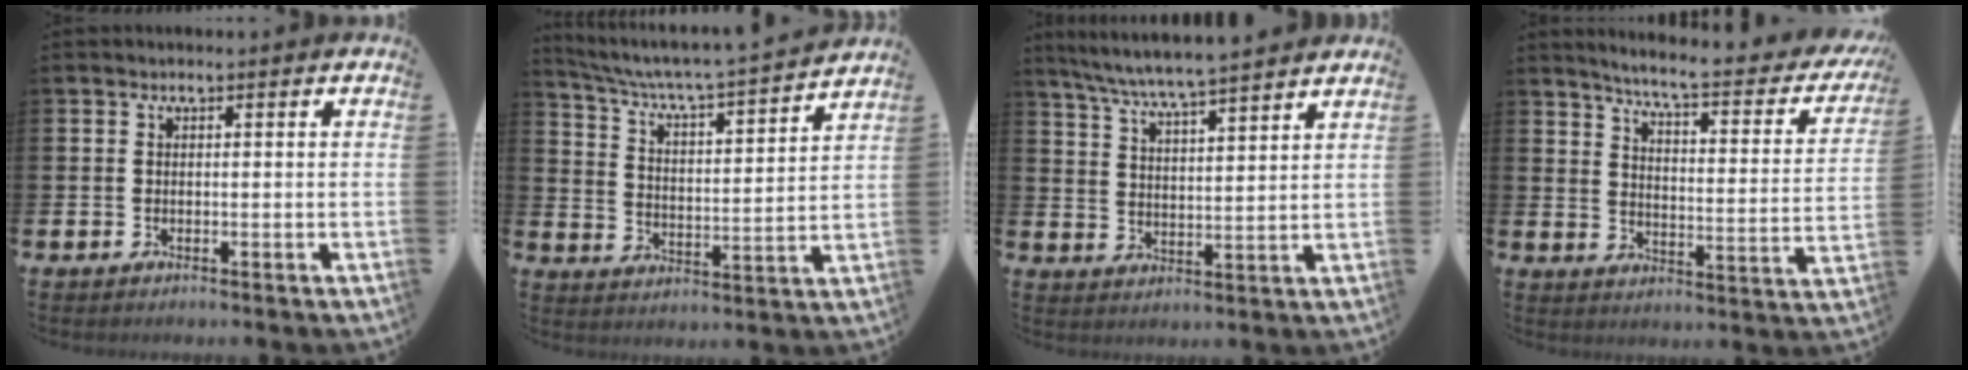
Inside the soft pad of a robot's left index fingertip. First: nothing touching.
{"total": 5.8, "force": [5.3, 0.1, 2.2], "torque": [-0.070, -0.048, 0.082]}
{"total": 6.7, "force": [6.5, -0.4, 1.7], "torque": [-0.058, -0.041, 0.114]}
{"total": 5.7, "force": [5.0, 0.2, 2.7], "torque": [-0.069, -0.043, 0.074]}